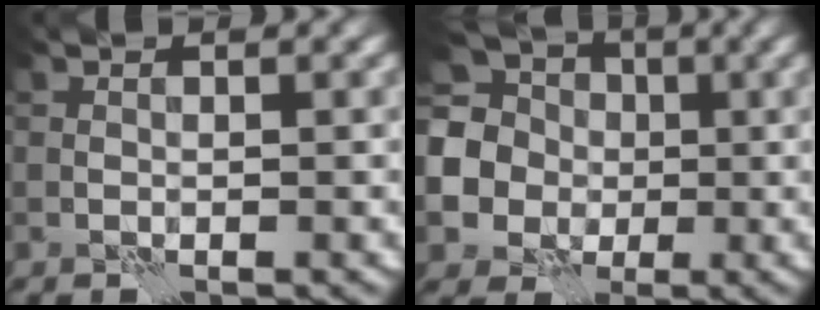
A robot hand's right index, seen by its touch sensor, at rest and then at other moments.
{"total": 10.4, "force": [-0.4, 9.8, 3.5], "torque": [-0.118, 0.009, -0.040]}